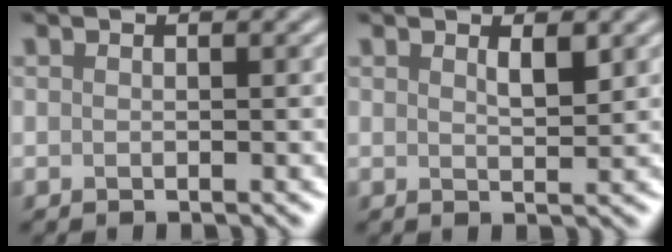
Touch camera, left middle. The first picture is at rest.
{"total": 1.5, "force": [1.0, 0.4, 1.1], "torque": [-0.019, -0.003, 0.016]}